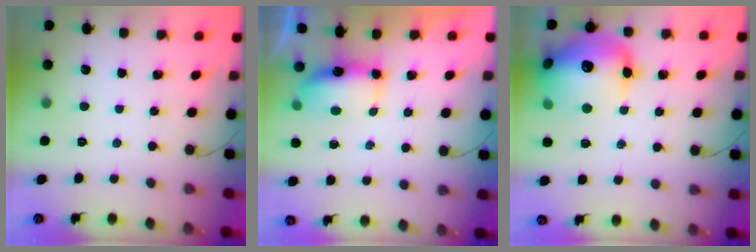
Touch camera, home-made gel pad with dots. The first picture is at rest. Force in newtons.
{"total": 6.4, "press": 6.3, "slide": 0.7}
{"total": 20.7, "press": 20.5, "slide": 3.3}